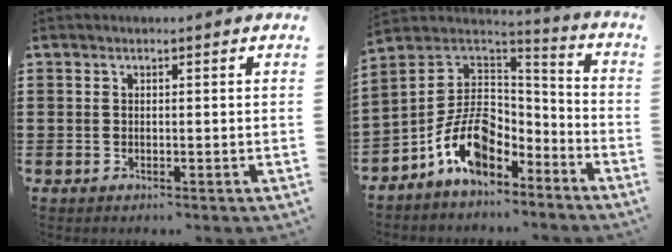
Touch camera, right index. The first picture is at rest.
{"total": 11.2, "force": [-5.4, 7.0, 6.8], "torque": [-0.156, 0.013, -0.104]}